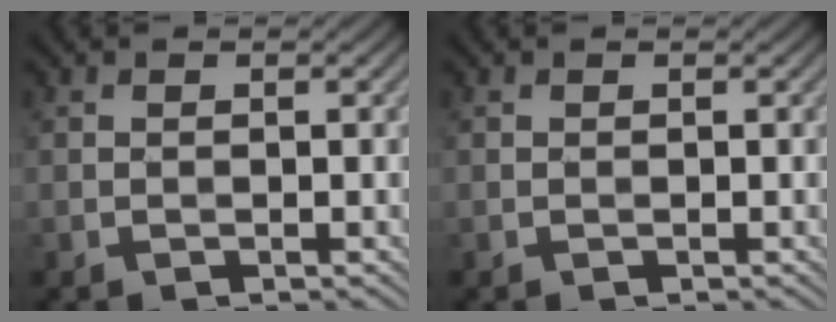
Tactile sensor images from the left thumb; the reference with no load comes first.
{"total": 0.0}